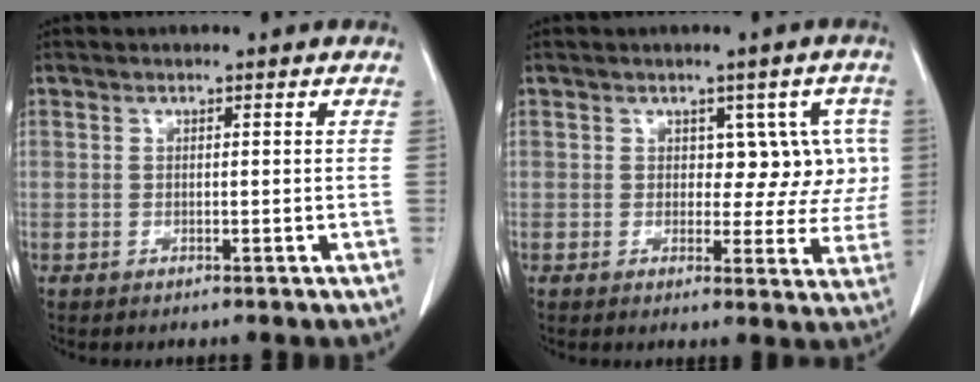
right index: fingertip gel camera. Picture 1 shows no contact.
{"total": 6.3, "force": [1.3, 4.0, 4.7], "torque": [-0.027, 0.019, 0.018]}